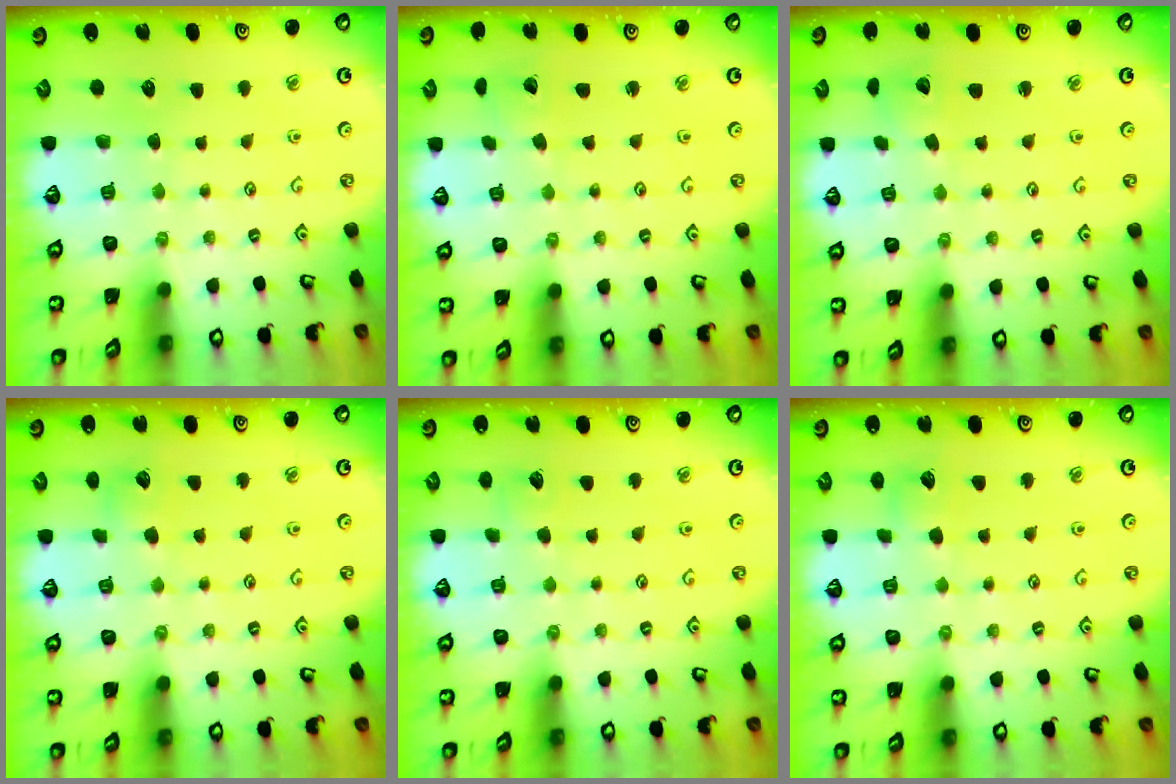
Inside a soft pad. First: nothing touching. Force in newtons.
{"total": 1.9, "press": 1.9, "slide": 0.1}
{"total": 2.8, "press": 2.8, "slide": 0.3}
{"total": 4.1, "press": 4.0, "slide": 0.5}
{"total": 3.9, "press": 3.8, "slide": 0.5}
{"total": 4.6, "press": 4.5, "slide": 0.6}